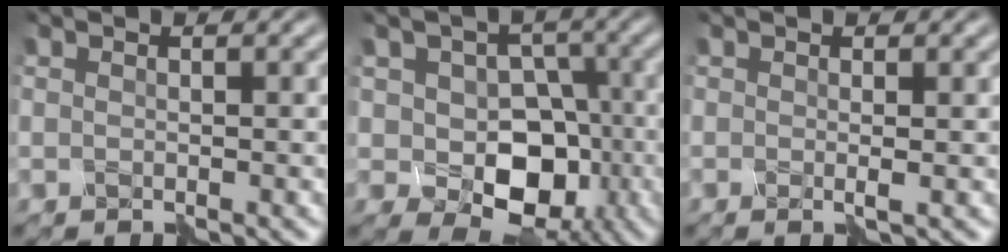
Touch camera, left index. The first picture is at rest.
{"total": 6.6, "force": [-2.1, 5.1, 3.7], "torque": [-0.048, -0.002, -0.044]}
{"total": 0.6, "force": [0.0, 0.0, 0.6], "torque": [-0.007, 0.000, -0.003]}